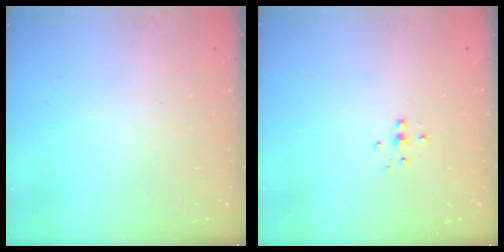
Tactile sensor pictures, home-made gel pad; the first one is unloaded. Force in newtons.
{"total": 3.6, "press": 3.5, "slide": 0.3}